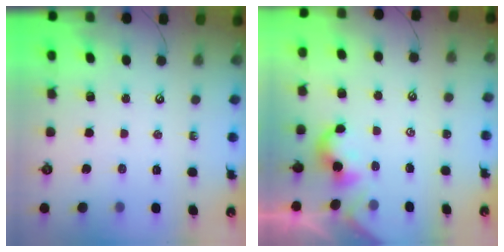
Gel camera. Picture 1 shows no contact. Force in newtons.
{"total": 0.7, "press": 0.7, "slide": 0.2}